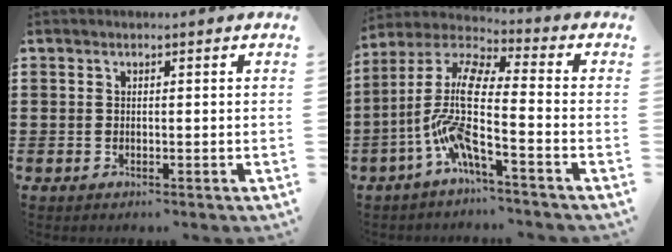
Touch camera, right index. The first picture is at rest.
{"total": 10.3, "force": [-4.0, 1.4, 9.4], "torque": [-0.229, -0.035, -0.092]}